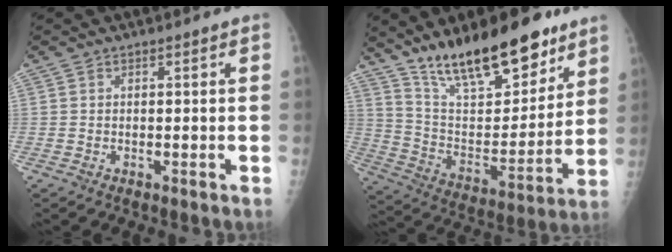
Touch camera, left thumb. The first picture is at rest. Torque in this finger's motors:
{"motor_torque": [0.66, 0.50, 1.39, -1.38, 0.13]}